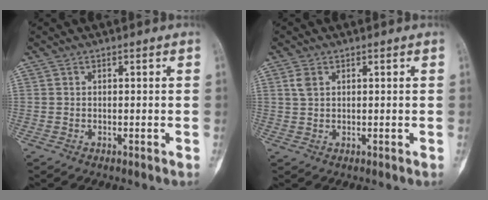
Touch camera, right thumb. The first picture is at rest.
{"total": 2.2, "force": [0.9, 1.4, 1.4], "torque": [-0.029, 0.005, 0.023]}